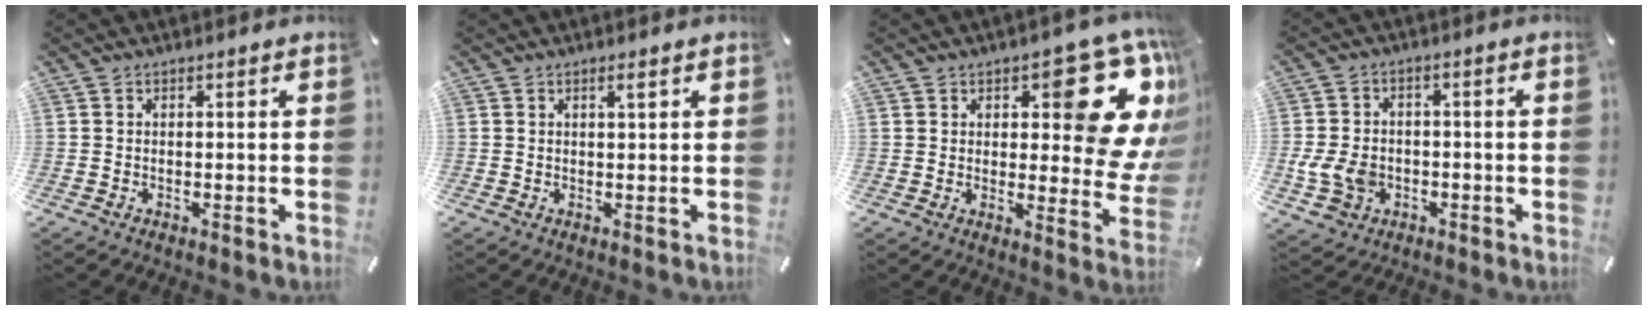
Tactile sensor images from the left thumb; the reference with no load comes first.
{"total": 1.5, "force": [0.8, 0.1, 1.3], "torque": [-0.027, 0.000, 0.013]}
{"total": 17.1, "force": [9.0, 7.6, 12.3], "torque": [-0.136, -0.076, 0.147]}
{"total": 7.5, "force": [-2.1, 6.1, 3.9], "torque": [-0.094, 0.012, -0.036]}